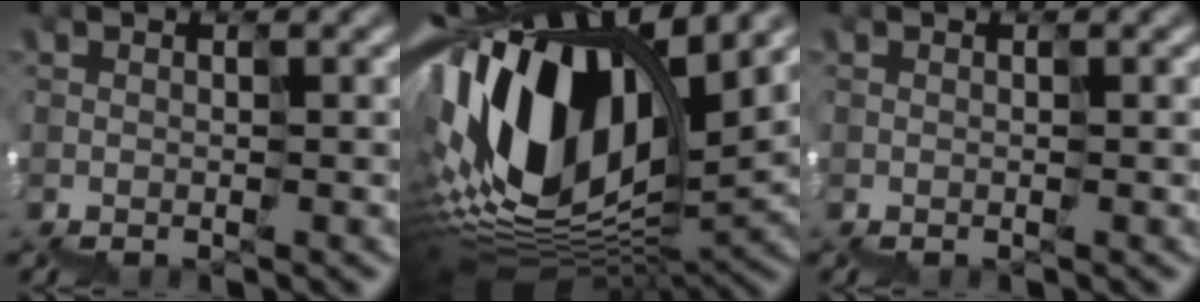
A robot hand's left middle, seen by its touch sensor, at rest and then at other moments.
{"total": 15.0, "force": [4.3, 7.6, 12.2], "torque": [-0.264, 0.022, 0.077]}
{"total": 0.0}